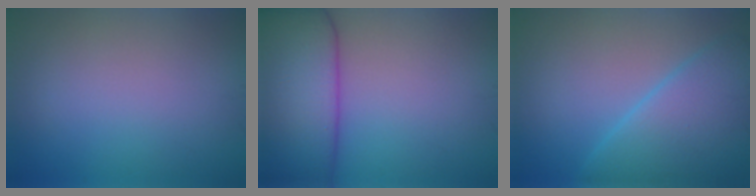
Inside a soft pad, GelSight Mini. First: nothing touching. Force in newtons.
{"total": 11.0, "press": 11.0, "slide": 0.8}
{"total": 6.8, "press": 6.8, "slide": 0.5}